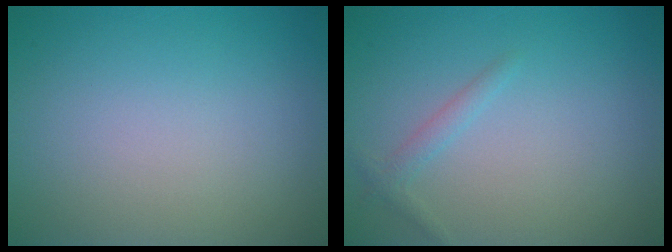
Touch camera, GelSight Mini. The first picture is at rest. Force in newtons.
{"total": 1.1, "press": 1.1, "slide": 0.0}